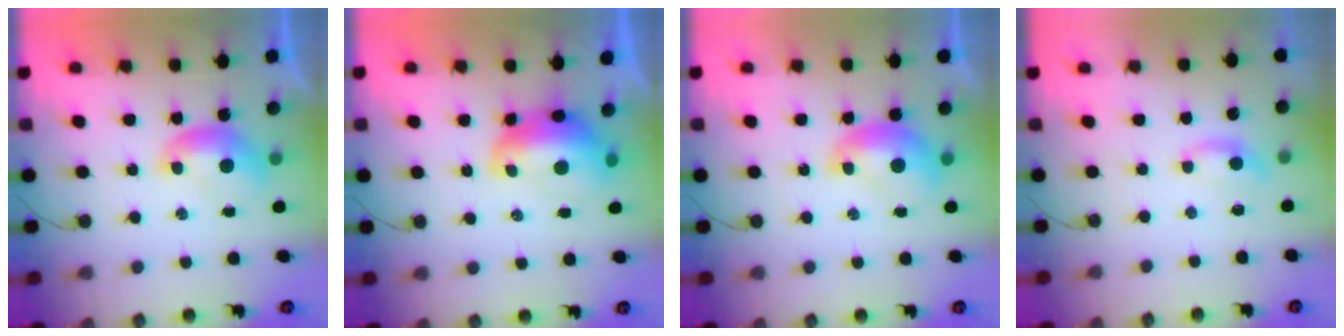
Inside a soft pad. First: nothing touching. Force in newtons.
{"total": 3.9, "press": 3.8, "slide": 0.8}
{"total": 1.4, "press": 1.4, "slide": 0.3}
{"total": 1.2, "press": 1.1, "slide": 0.3}